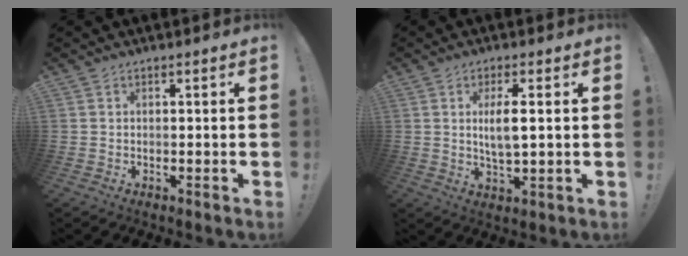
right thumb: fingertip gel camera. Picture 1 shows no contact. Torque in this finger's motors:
{"motor_torque": [-0.03, 0.38, 0.38, 0.36, 0.24]}